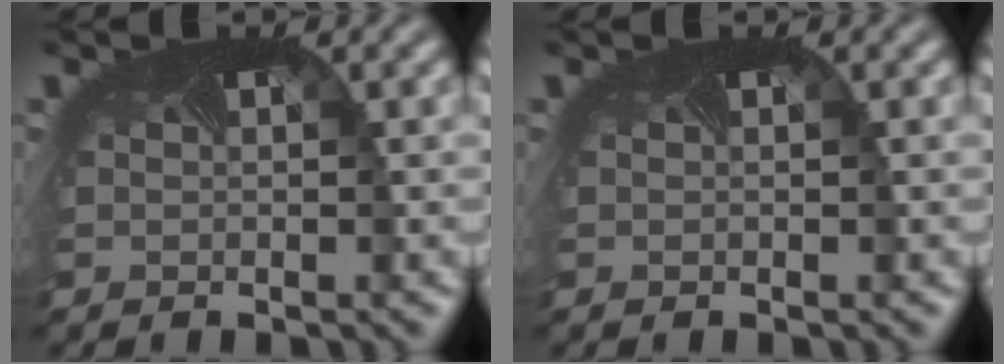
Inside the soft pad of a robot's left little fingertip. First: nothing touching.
{"total": 0.0}